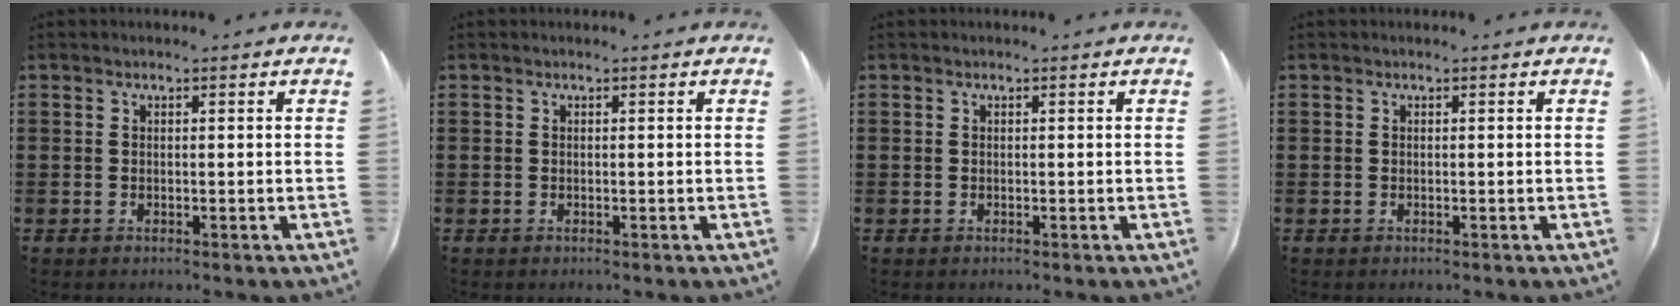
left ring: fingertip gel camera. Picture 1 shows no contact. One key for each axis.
{"total": 0.0}
{"total": 0.0}
{"total": 0.0}